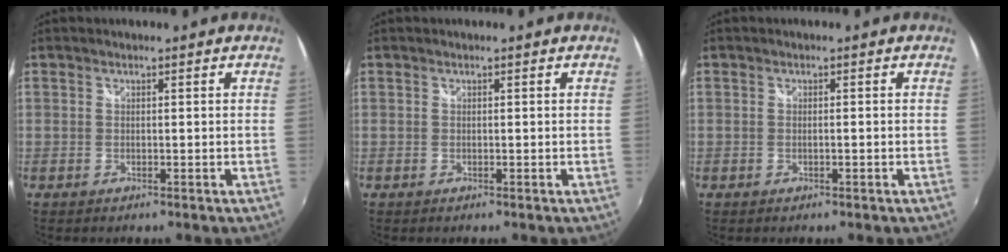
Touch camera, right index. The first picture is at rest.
{"total": 0.0}
{"total": 0.6, "force": [-0.3, 0.1, 0.5], "torque": [-0.008, 0.001, -0.006]}